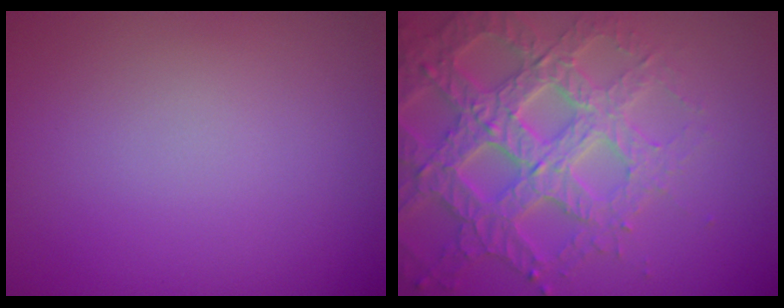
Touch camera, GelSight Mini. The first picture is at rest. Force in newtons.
{"total": 6.9, "press": 6.7, "slide": 1.8}